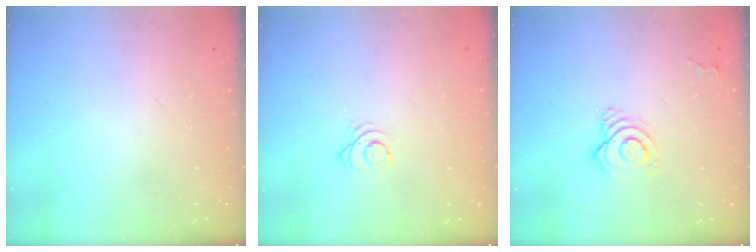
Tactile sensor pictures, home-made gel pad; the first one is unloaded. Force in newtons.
{"total": 2.5, "press": 2.5, "slide": 0.3}
{"total": 8.4, "press": 8.3, "slide": 0.9}